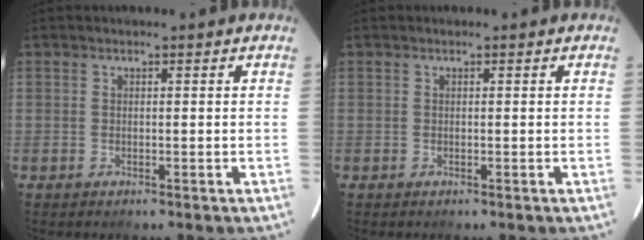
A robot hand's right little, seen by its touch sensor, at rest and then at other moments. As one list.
[{"total": 0.0}]